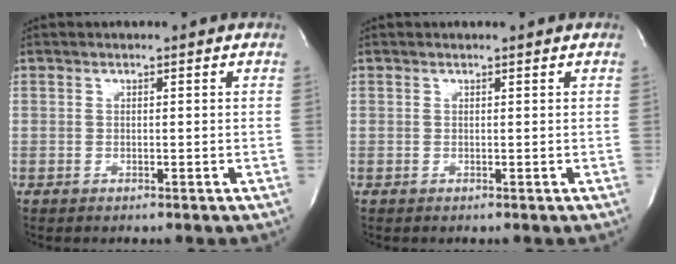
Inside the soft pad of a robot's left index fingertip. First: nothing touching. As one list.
[{"total": 0.0}]